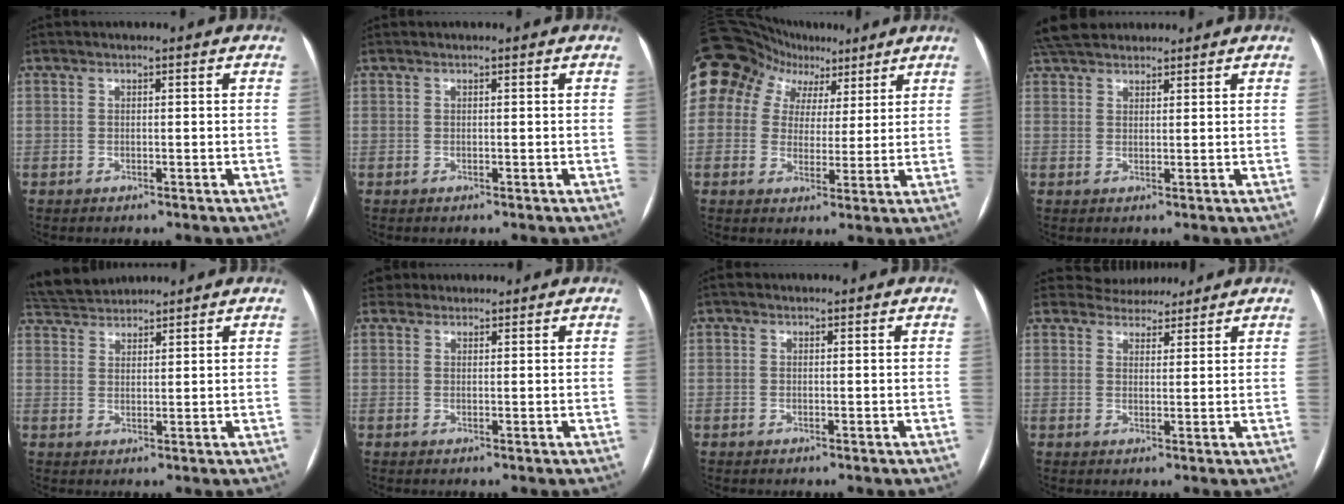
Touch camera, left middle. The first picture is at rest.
{"total": 0.0}
{"total": 10.8, "force": [6.3, 8.1, 3.3], "torque": [-0.058, 0.046, 0.099]}
{"total": 7.2, "force": [6.4, 2.4, 2.3], "torque": [-0.040, 0.036, 0.115]}
{"total": 5.6, "force": [5.4, 0.8, 0.7], "torque": [-0.018, 0.033, 0.101]}
{"total": 2.3, "force": [2.0, 1.2, -0.3], "torque": [0.014, 0.021, 0.029]}
{"total": 1.9, "force": [-1.1, -1.4, -0.7], "torque": [0.014, -0.010, -0.020]}
{"total": 4.8, "force": [4.4, 1.8, 0.1], "torque": [0.001, 0.012, 0.063]}